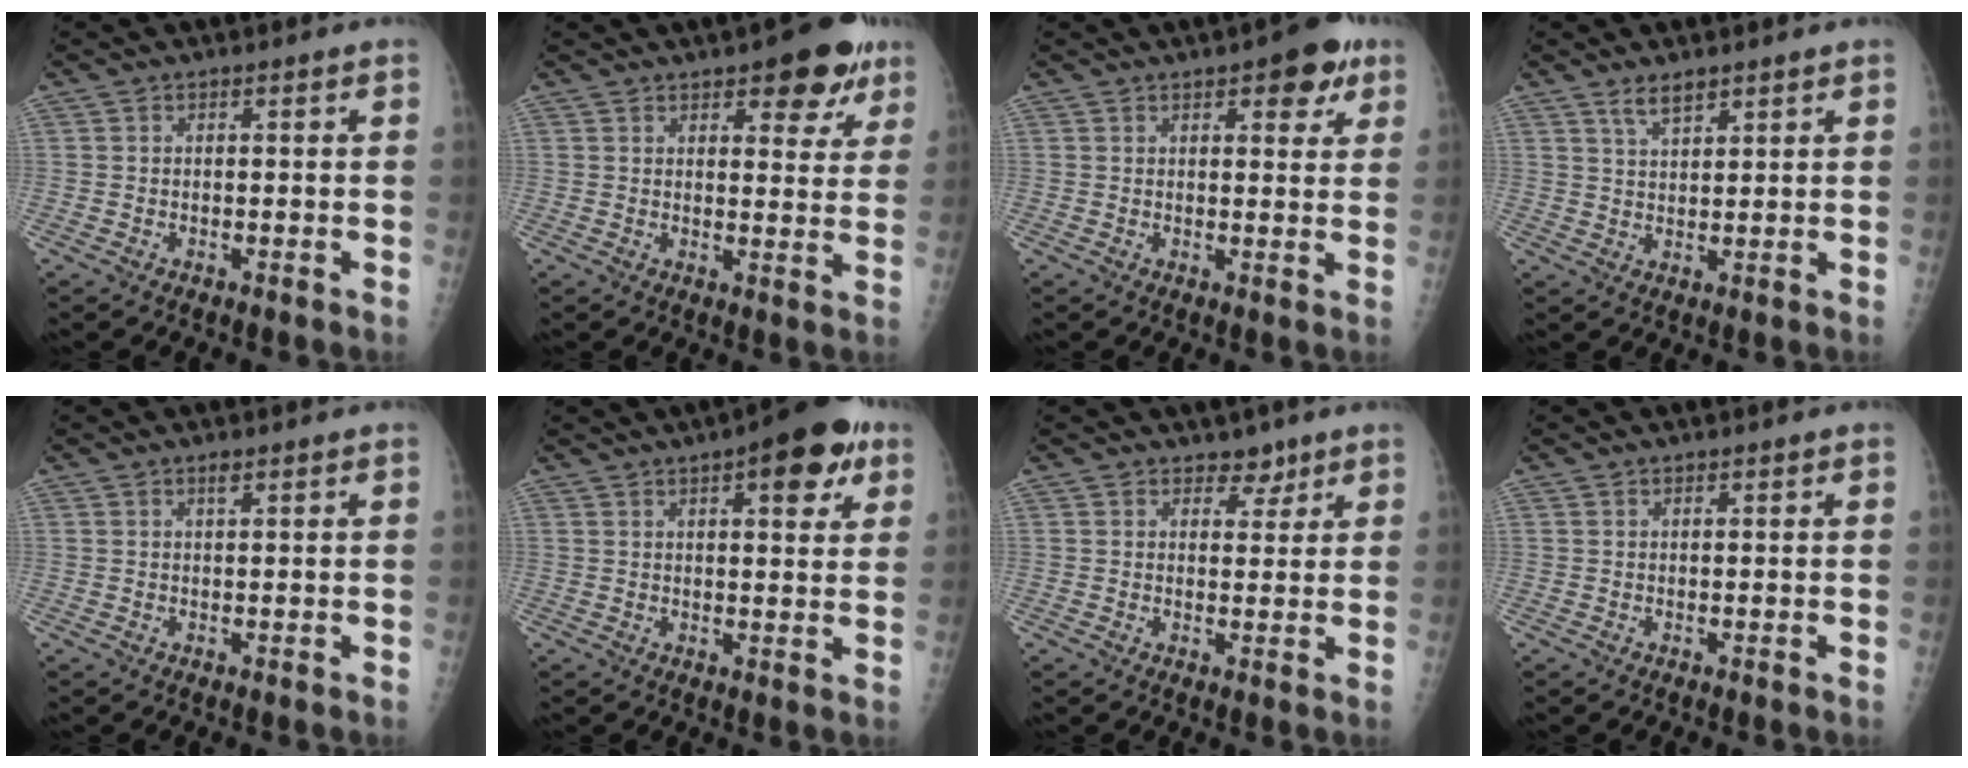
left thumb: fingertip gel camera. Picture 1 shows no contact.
{"total": 9.8, "force": [5.8, 4.3, 6.7], "torque": [-0.043, -0.023, 0.069]}
{"total": 7.0, "force": [3.6, 3.0, 5.2], "torque": [-0.038, -0.011, 0.037]}
{"total": 3.5, "force": [2.6, 1.2, 2.0], "torque": [-0.030, -0.014, 0.051]}
{"total": 1.0, "force": [0.6, 0.3, 0.7], "torque": [-0.011, -0.001, 0.012]}
{"total": 11.3, "force": [5.5, 4.2, 8.9], "torque": [-0.084, -0.009, 0.062]}
{"total": 2.9, "force": [2.1, 1.9, 0.8], "torque": [0.013, -0.012, 0.027]}
{"total": 0.0}